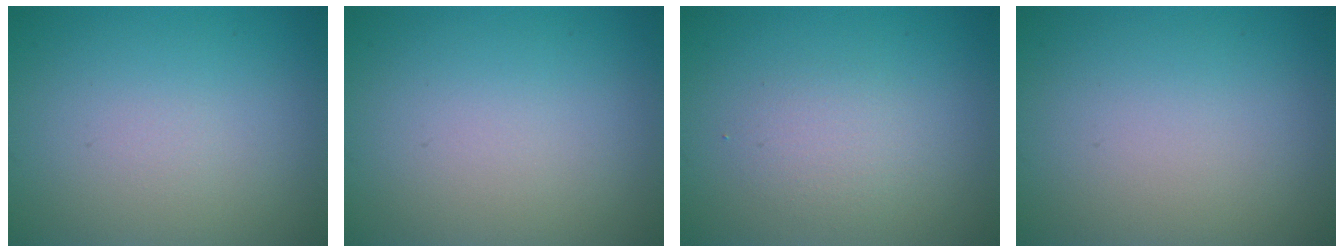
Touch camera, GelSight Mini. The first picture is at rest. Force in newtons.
{"total": 0.0}
{"total": 1.7, "press": 1.7, "slide": 0.1}
{"total": 0.0}